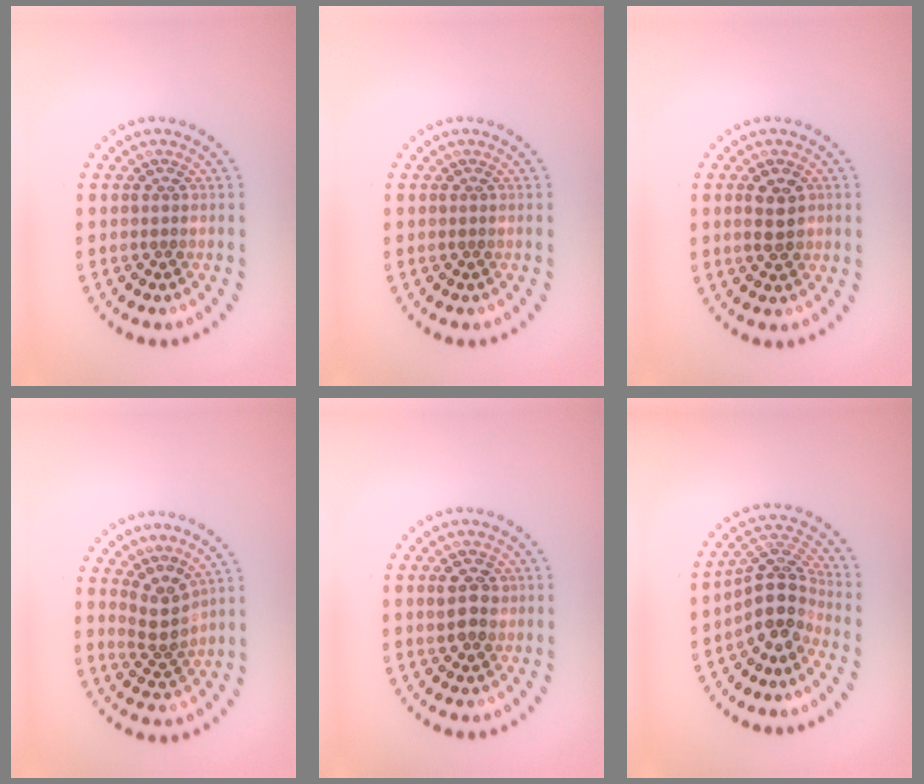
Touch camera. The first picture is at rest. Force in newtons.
{"total": 0.0}
{"total": 2.7, "press": 2.7, "slide": 0.1}
{"total": 2.8, "press": 2.1, "slide": 1.8}
{"total": 2.8, "press": 2.8, "slide": 0.3}
{"total": 4.3, "press": 3.3, "slide": 2.8}